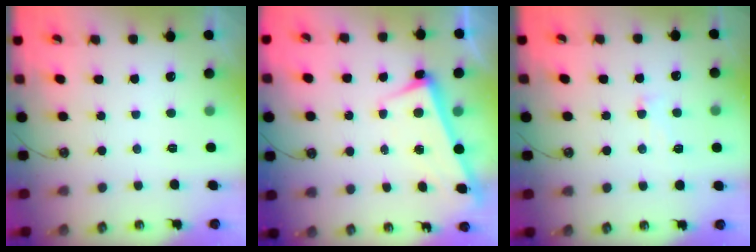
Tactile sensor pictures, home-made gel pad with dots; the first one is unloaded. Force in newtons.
{"total": 2.6, "press": 2.5, "slide": 0.7}
{"total": 3.6, "press": 3.6, "slide": 0.6}